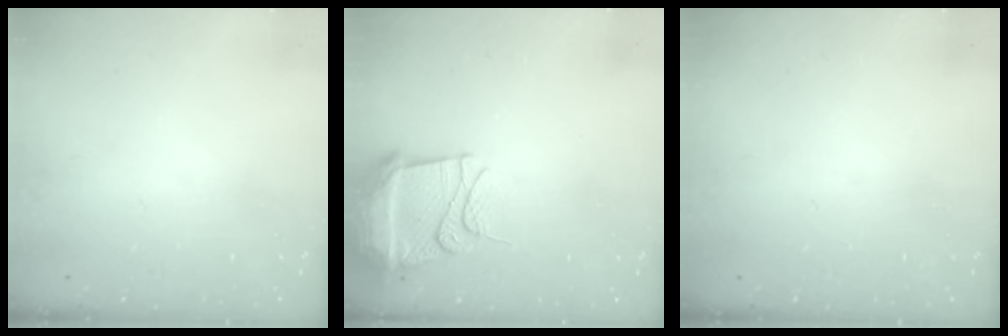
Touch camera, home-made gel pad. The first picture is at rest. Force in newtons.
{"total": 13.1, "press": 13.1, "slide": 1.4}
{"total": 0.0}